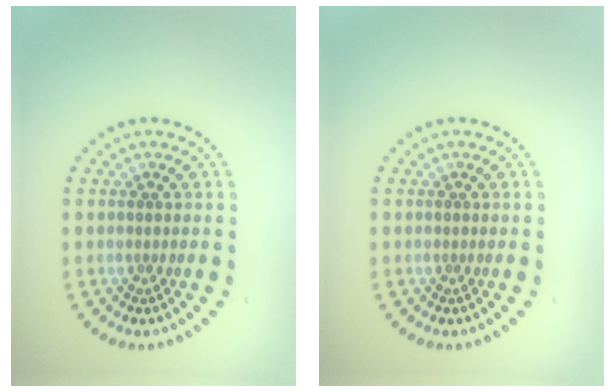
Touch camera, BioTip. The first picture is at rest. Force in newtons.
{"total": 0.0}